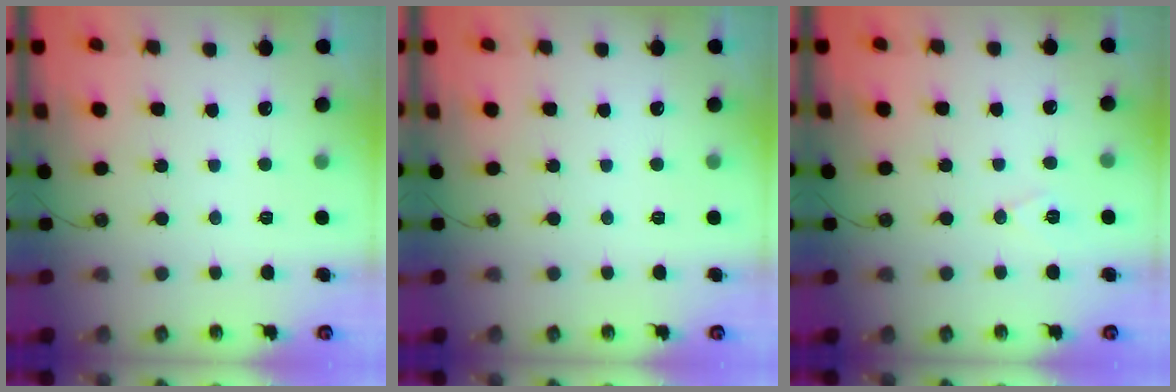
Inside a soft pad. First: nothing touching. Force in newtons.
{"total": 0.0}
{"total": 6.7, "press": 4.9, "slide": 4.6}